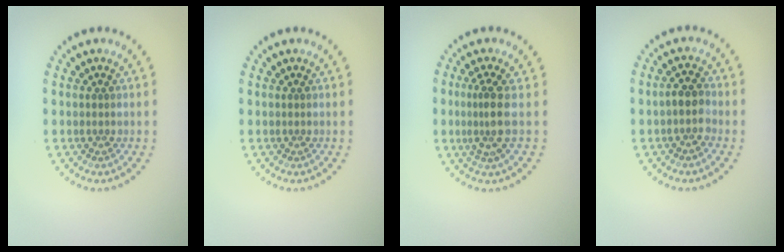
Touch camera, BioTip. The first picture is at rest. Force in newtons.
{"total": 0.0}
{"total": 2.5, "press": 1.9, "slide": 1.7}
{"total": 2.0, "press": 1.8, "slide": 0.7}